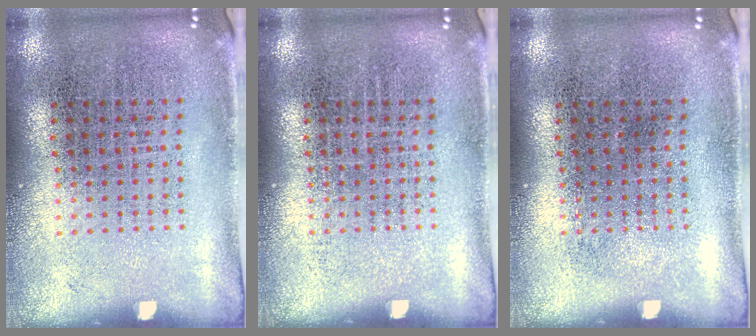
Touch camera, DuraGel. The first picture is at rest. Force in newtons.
{"total": 0.0}
{"total": 0.0}